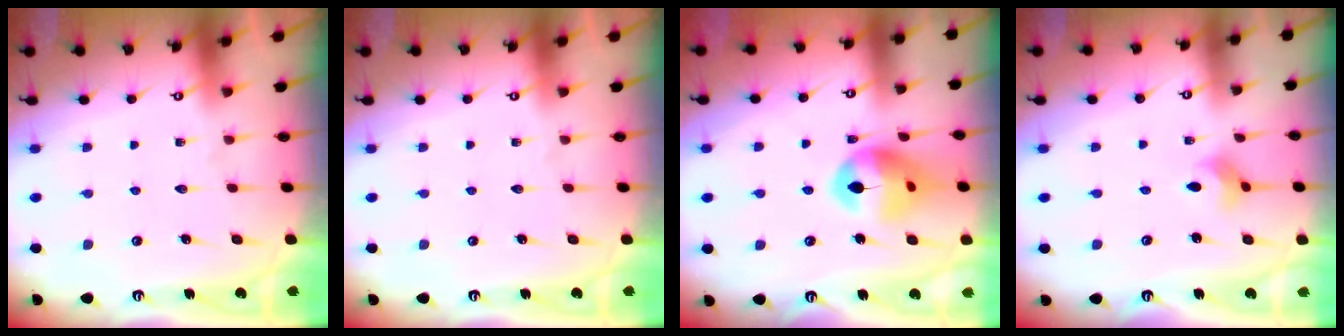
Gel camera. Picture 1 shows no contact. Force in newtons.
{"total": 0.0}
{"total": 13.5, "press": 13.4, "slide": 1.4}
{"total": 3.2, "press": 3.2, "slide": 0.3}